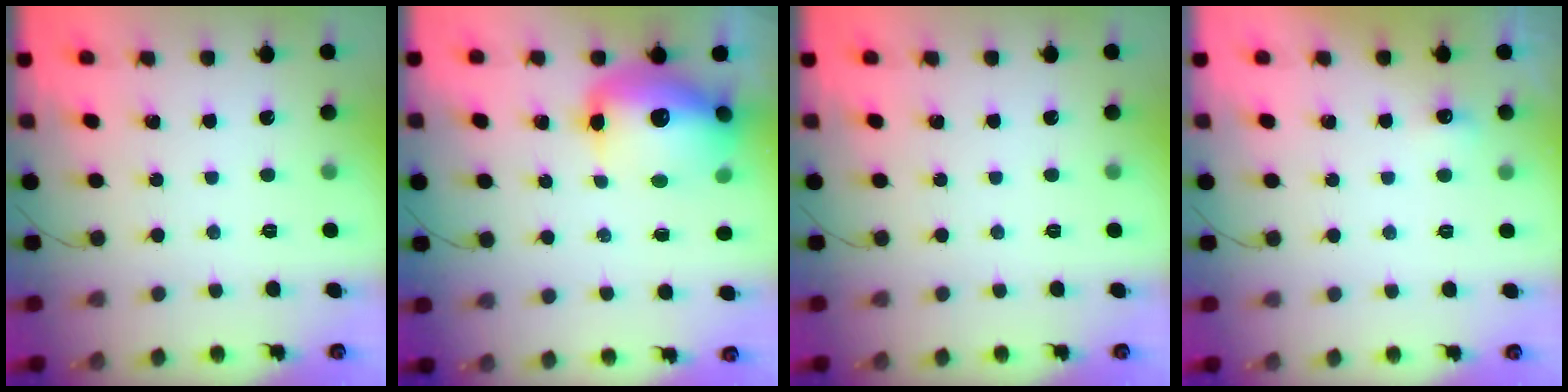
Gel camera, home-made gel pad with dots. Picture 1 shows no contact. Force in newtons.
{"total": 16.2, "press": 15.8, "slide": 3.7}
{"total": 0.0}
{"total": 4.8, "press": 4.7, "slide": 1.1}